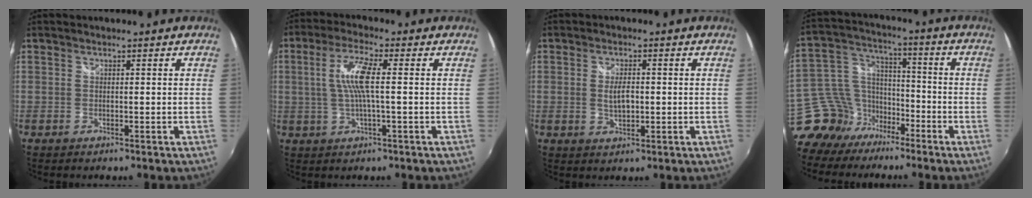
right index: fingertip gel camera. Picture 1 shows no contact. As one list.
[{"total": 7.5, "force": [0.4, 0.8, 7.4], "torque": [-0.146, 0.003, 0.011]}, {"total": 3.8, "force": [-0.1, 1.8, 3.3], "torque": [-0.057, -0.002, 0.000]}, {"total": 13.4, "force": [-9.8, 8.1, 3.9], "torque": [-0.111, 0.032, -0.178]}]